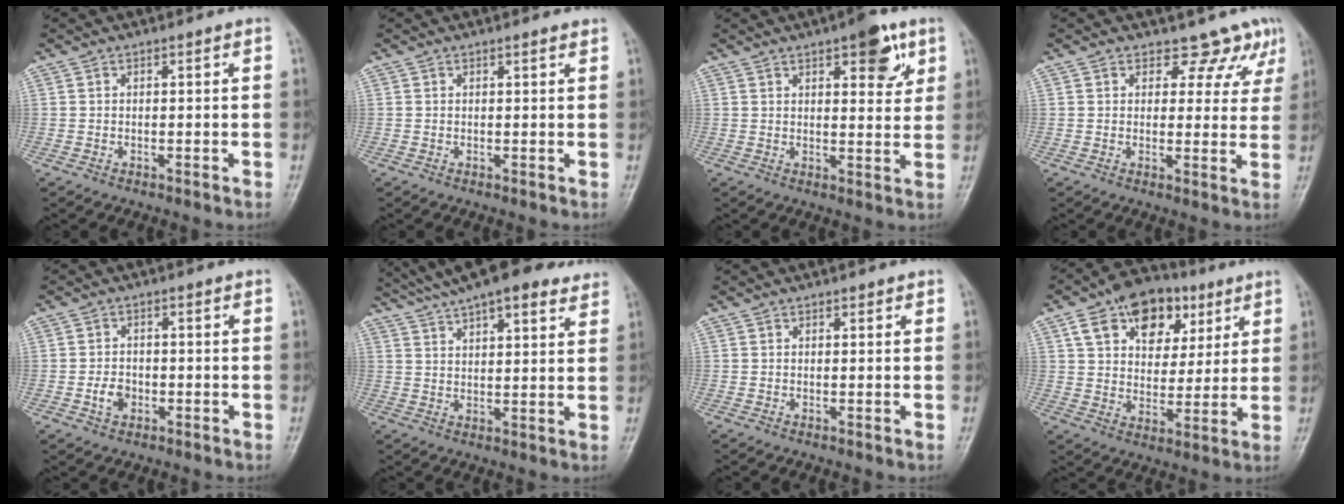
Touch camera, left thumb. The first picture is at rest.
{"total": 0.9, "force": [0.8, 0.1, 0.4], "torque": [-0.005, -0.002, 0.010]}
{"total": 8.5, "force": [4.3, 3.3, 6.5], "torque": [-0.061, -0.018, 0.053]}
{"total": 6.8, "force": [5.3, 4.1, 1.2], "torque": [0.026, -0.029, 0.056]}
{"total": 3.4, "force": [-1.1, 2.6, 1.9], "torque": [-0.025, 0.008, -0.020]}
{"total": 18.4, "force": [14.3, 5.4, 10.2], "torque": [-0.149, -0.010, 0.206]}
{"total": 0.7, "force": [0.5, 0.4, 0.3], "torque": [0.000, -0.002, 0.005]}
{"total": 16.3, "force": [7.9, 10.7, 9.5], "torque": [-0.111, -0.012, 0.130]}